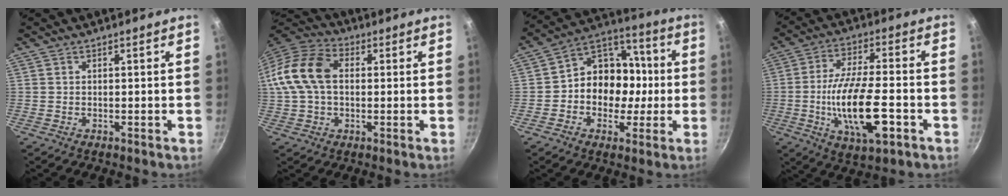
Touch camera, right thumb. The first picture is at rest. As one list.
[{"total": 14.6, "force": [1.5, 9.9, 10.6], "torque": [-0.194, 0.031, 0.012]}, {"total": 13.8, "force": [-1.4, 11.3, 7.8], "torque": [-0.063, 0.038, -0.040]}, {"total": 16.4, "force": [-4.5, 5.9, 14.7], "torque": [-0.265, 0.012, -0.081]}]